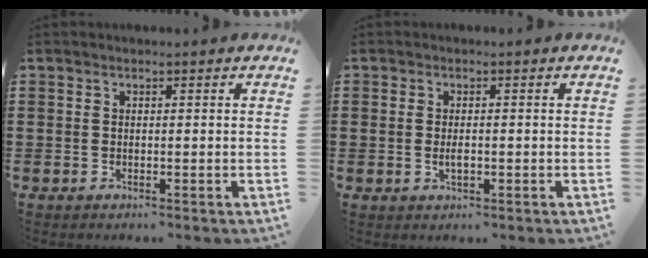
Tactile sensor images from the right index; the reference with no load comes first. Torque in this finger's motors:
{"motor_torque": [0.22, 0.28, 0.04, 0.00]}